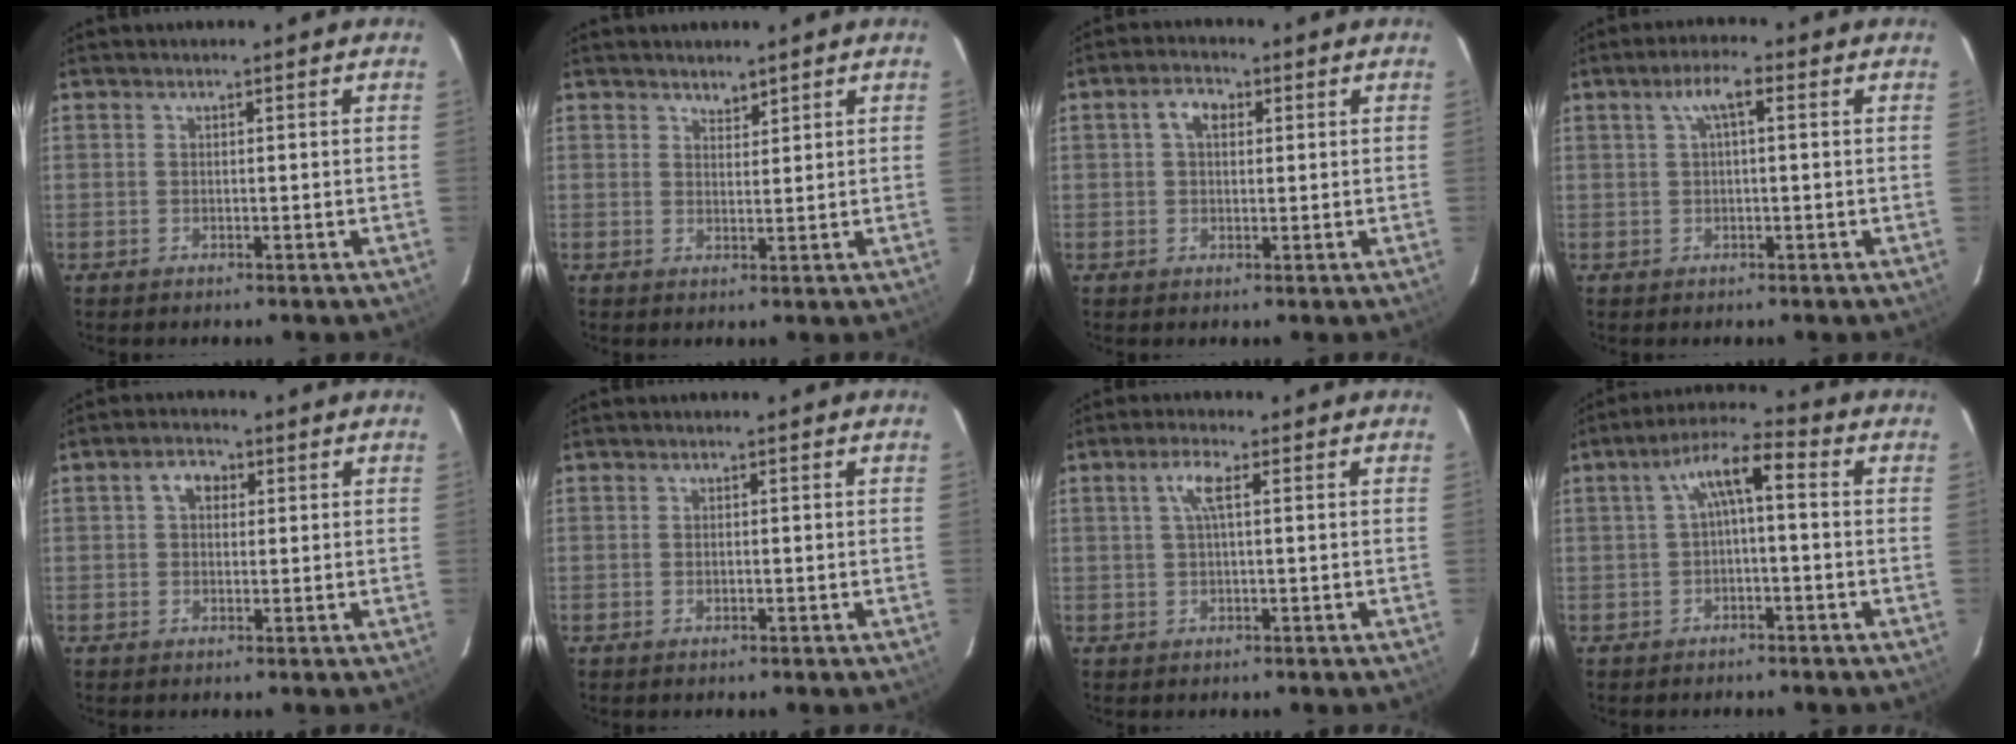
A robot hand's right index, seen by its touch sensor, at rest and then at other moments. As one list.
[{"total": 1.8, "force": [1.5, 0.8, 0.4], "torque": [-0.003, -0.001, 0.026]}, {"total": 3.7, "force": [1.0, 2.5, 2.6], "torque": [-0.046, 0.014, 0.018]}, {"total": 3.8, "force": [1.0, 0.8, 3.6], "torque": [-0.070, 0.011, 0.017]}, {"total": 3.5, "force": [0.9, 2.6, 2.1], "torque": [-0.036, 0.015, 0.015]}, {"total": 0.6, "force": [-0.2, 0.4, 0.4], "torque": [-0.007, -0.001, -0.002]}, {"total": 3.4, "force": [0.8, 0.5, 3.2], "torque": [-0.067, 0.006, 0.015]}, {"total": 6.3, "force": [-0.1, 1.7, 6.0], "torque": [-0.121, 0.023, -0.001]}]